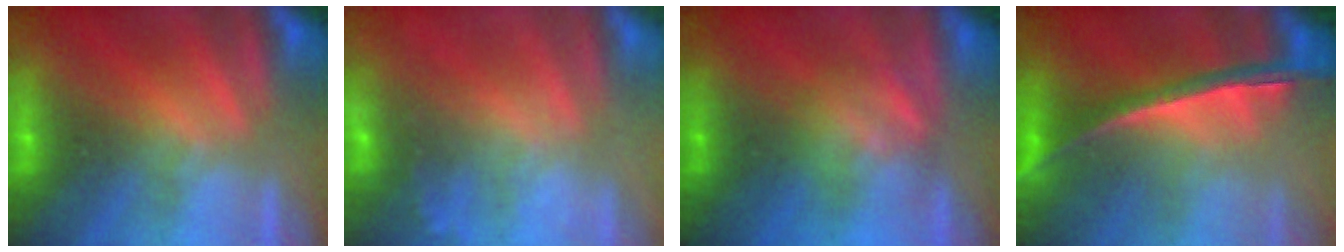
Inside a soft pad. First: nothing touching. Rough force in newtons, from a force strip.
{"total": 9.6}
{"total": 2.5}
{"total": 1.5}